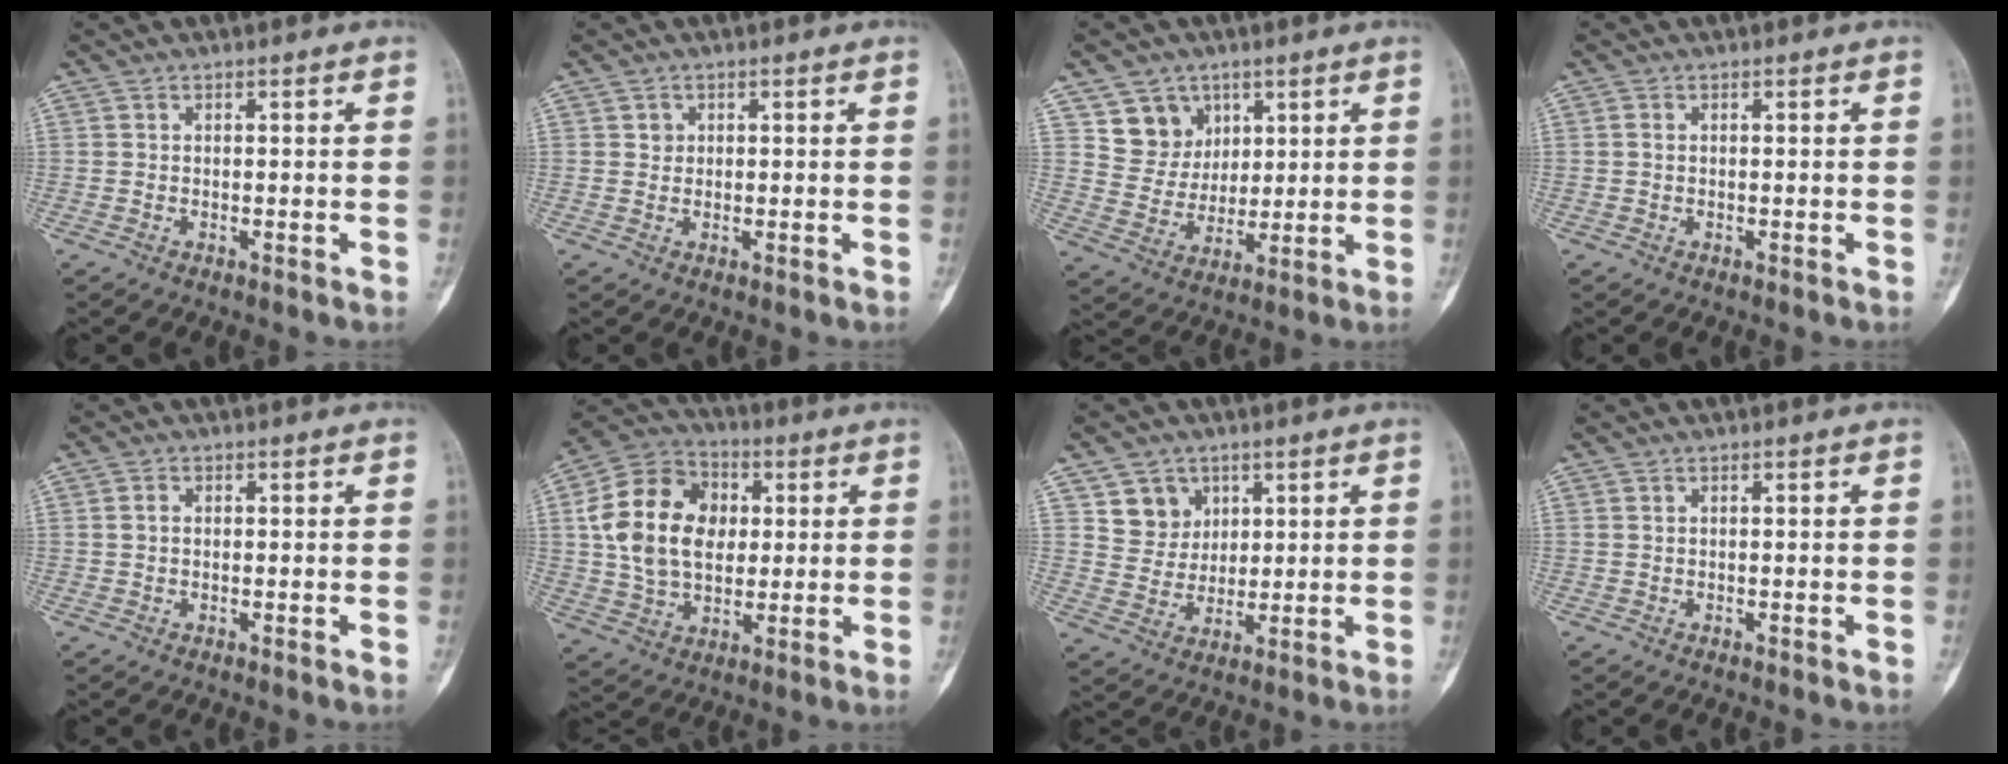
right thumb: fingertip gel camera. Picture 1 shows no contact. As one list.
[{"total": 1.3, "force": [0.4, 1.2, 0.3], "torque": [0.002, 0.000, 0.005]}, {"total": 8.8, "force": [4.5, 7.4, 1.5], "torque": [0.012, -0.029, 0.090]}, {"total": 0.6, "force": [0.0, 0.4, 0.4], "torque": [-0.011, 0.000, 0.000]}, {"total": 1.2, "force": [0.1, 0.9, 0.9], "torque": [-0.012, 0.000, -0.001]}, {"total": 17.9, "force": [2.8, 12.9, 12.1], "torque": [-0.194, 0.015, 0.047]}, {"total": 6.8, "force": [3.3, 5.9, 1.1], "torque": [0.012, -0.020, 0.065]}, {"total": 0.0}]